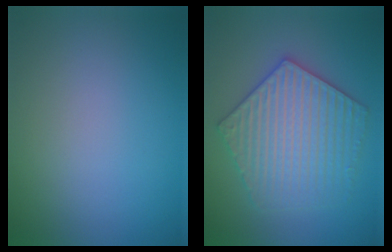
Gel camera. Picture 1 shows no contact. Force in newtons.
{"total": 6.1, "press": 6.1, "slide": 0.9}